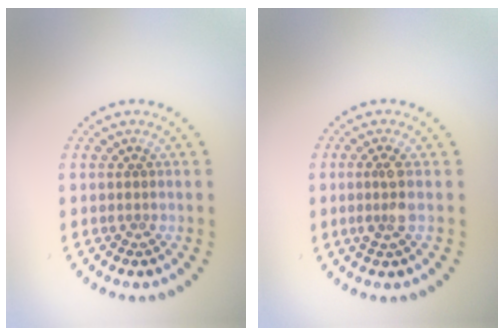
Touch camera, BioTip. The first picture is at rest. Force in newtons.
{"total": 1.9, "press": 1.5, "slide": 1.1}